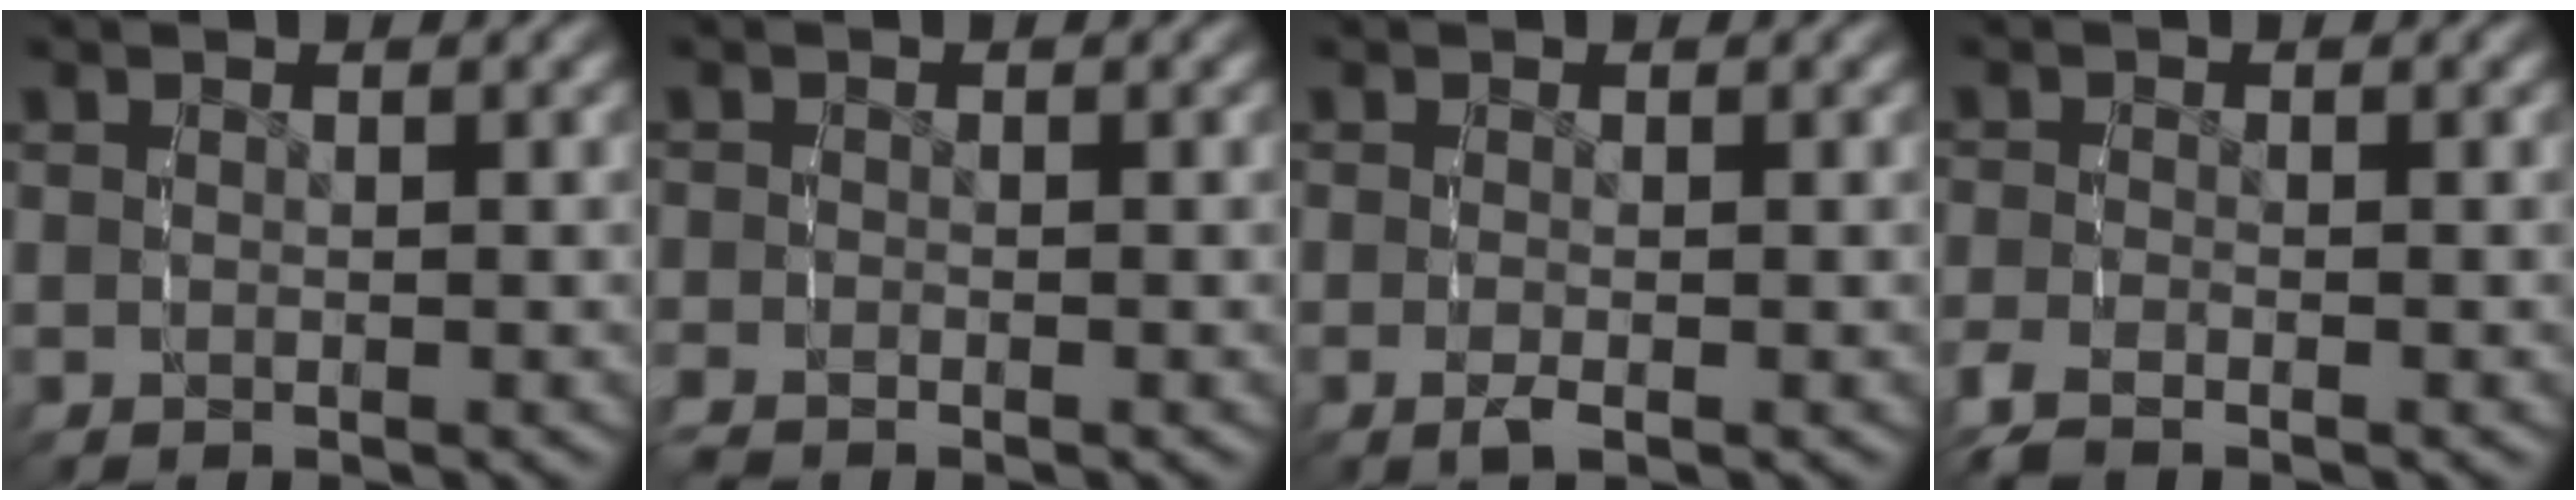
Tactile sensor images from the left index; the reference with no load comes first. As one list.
[{"total": 1.5, "force": [-1.2, 0.9, 0.3], "torque": [-0.014, -0.003, -0.024]}, {"total": 1.2, "force": [-0.6, 0.1, 1.0], "torque": [-0.029, -0.003, -0.008]}, {"total": 2.1, "force": [-1.7, 0.7, 1.1], "torque": [-0.033, -0.009, -0.027]}]